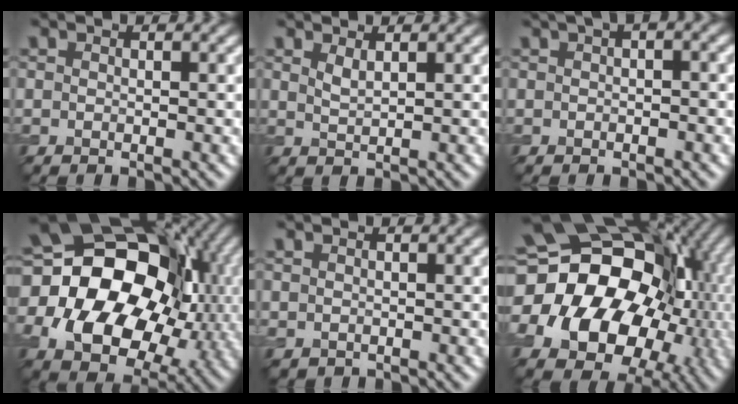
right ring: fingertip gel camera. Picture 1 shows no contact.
{"total": 1.2, "force": [0.9, 0.3, 0.8], "torque": [-0.018, -0.001, 0.019]}
{"total": 2.2, "force": [1.0, 0.7, 1.8], "torque": [-0.025, 0.004, 0.009]}
{"total": 21.3, "force": [0.1, 16.6, 13.3], "torque": [-0.230, -0.013, 0.003]}
{"total": 0.6, "force": [-0.2, 0.6, 0.0], "torque": [0.003, -0.006, -0.003]}
{"total": 23.4, "force": [-0.5, 19.4, 13.1], "torque": [-0.221, 0.001, -0.036]}